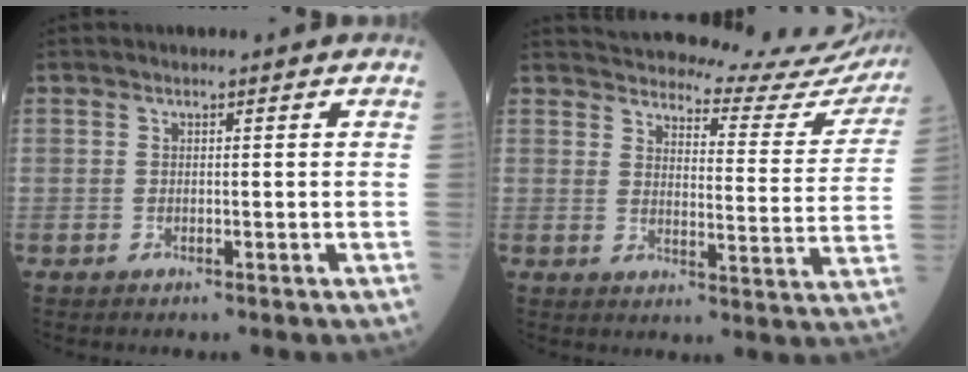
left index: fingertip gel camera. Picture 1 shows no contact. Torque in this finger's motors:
{"motor_torque": [0.68, -1.46, 0.31, 0.01]}